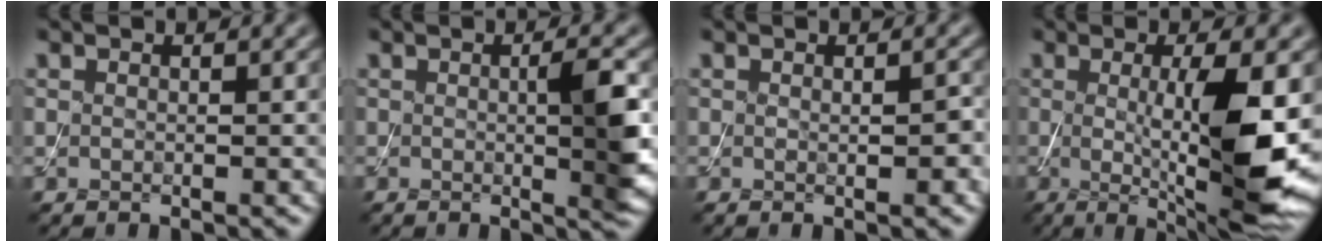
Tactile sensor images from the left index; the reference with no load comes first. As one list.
[{"total": 4.3, "force": [0.0, 0.8, 4.2], "torque": [-0.057, -0.002, 0.000]}, {"total": 1.6, "force": [0.0, 0.4, 1.6], "torque": [-0.023, -0.002, 0.000]}, {"total": 9.9, "force": [-0.3, 2.1, 9.6], "torque": [-0.143, -0.018, 0.002]}]